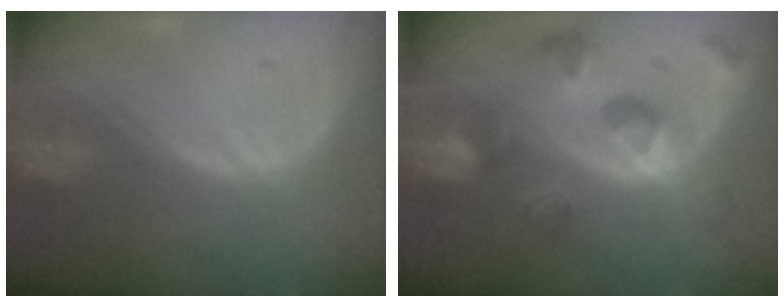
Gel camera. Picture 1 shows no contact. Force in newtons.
{"total": 9.5, "press": 8.7, "slide": 4.0}